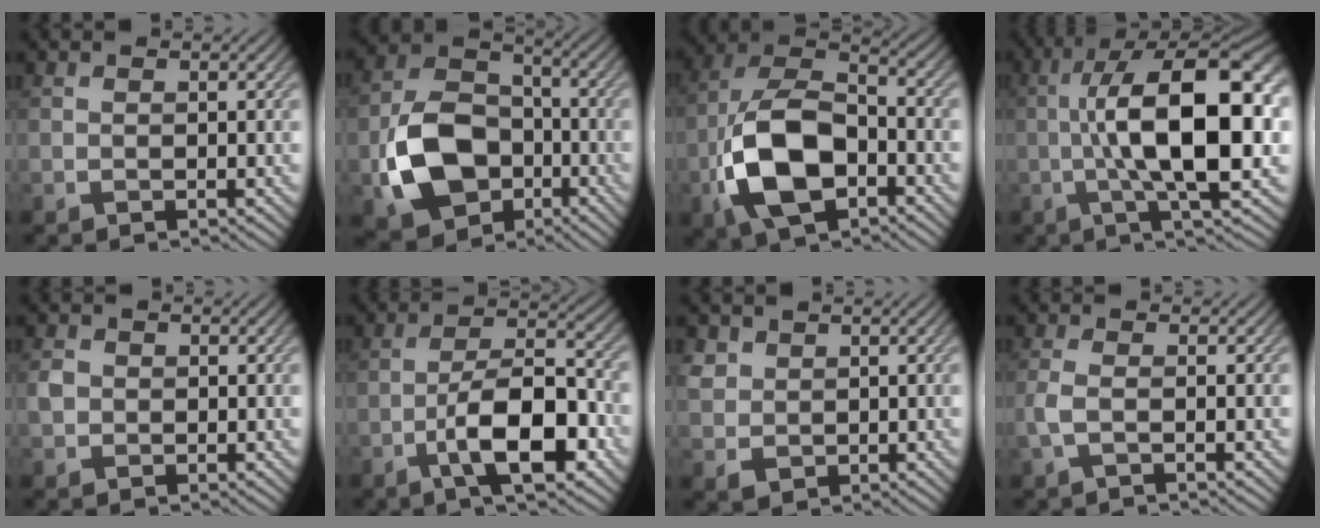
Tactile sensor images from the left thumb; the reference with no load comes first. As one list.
[{"total": 12.2, "force": [-3.9, 8.8, 7.4], "torque": [-0.170, -0.010, -0.082]}, {"total": 12.8, "force": [-4.5, 7.1, 9.7], "torque": [-0.214, -0.004, -0.097]}, {"total": 15.9, "force": [-0.3, 5.3, 15.0], "torque": [-0.241, 0.016, -0.009]}, {"total": 1.7, "force": [0.1, 1.6, 0.7], "torque": [-0.019, -0.001, -0.003]}, {"total": 10.0, "force": [-4.5, 3.5, 8.3], "torque": [-0.133, 0.008, -0.083]}, {"total": 3.1, "force": [1.3, 2.7, 0.9], "torque": [-0.036, -0.002, 0.025]}, {"total": 2.2, "force": [-0.6, 0.6, 2.0], "torque": [-0.052, 0.001, -0.019]}]